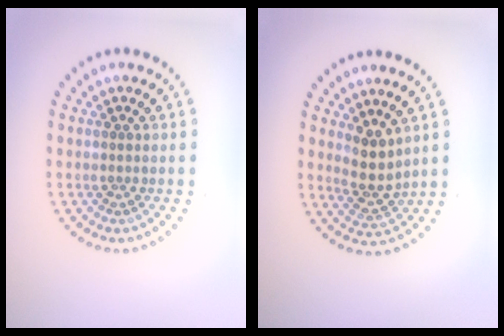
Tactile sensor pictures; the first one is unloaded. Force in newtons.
{"total": 2.9, "press": 2.4, "slide": 1.7}